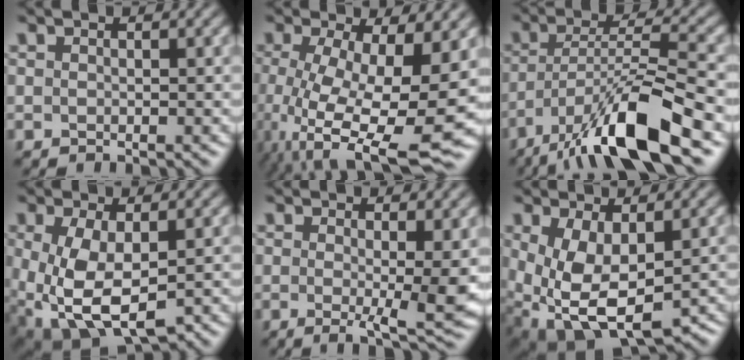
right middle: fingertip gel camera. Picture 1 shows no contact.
{"total": 11.8, "force": [-2.6, 4.1, 10.7], "torque": [-0.185, -0.026, -0.033]}
{"total": 11.5, "force": [-7.1, 2.6, 8.7], "torque": [-0.153, 0.005, -0.132]}
{"total": 8.7, "force": [-1.3, 5.0, 7.0], "torque": [-0.174, -0.030, -0.005]}
{"total": 5.5, "force": [-0.2, 1.0, 5.4], "torque": [-0.083, -0.014, 0.000]}
{"total": 9.7, "force": [-1.5, 5.7, 7.7], "torque": [-0.173, -0.031, -0.005]}